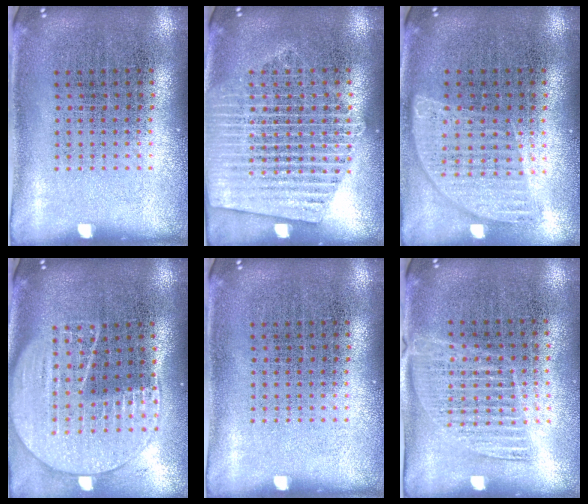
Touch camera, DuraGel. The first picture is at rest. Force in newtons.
{"total": 1.9, "press": 1.9, "slide": 0.3}
{"total": 0.9, "press": 0.9, "slide": 0.2}
{"total": 2.0, "press": 1.8, "slide": 0.9}
{"total": 0.0}
{"total": 1.3, "press": 1.1, "slide": 0.6}